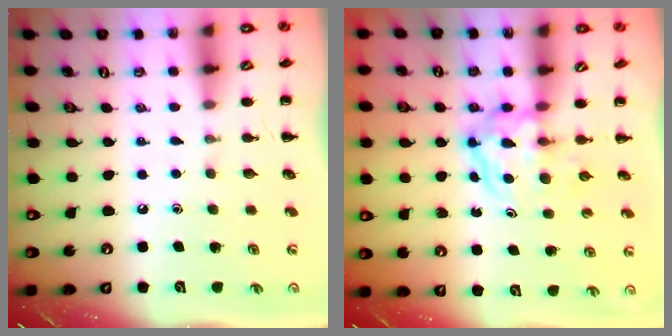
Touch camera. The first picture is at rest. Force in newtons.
{"total": 3.8, "press": 3.7, "slide": 0.4}